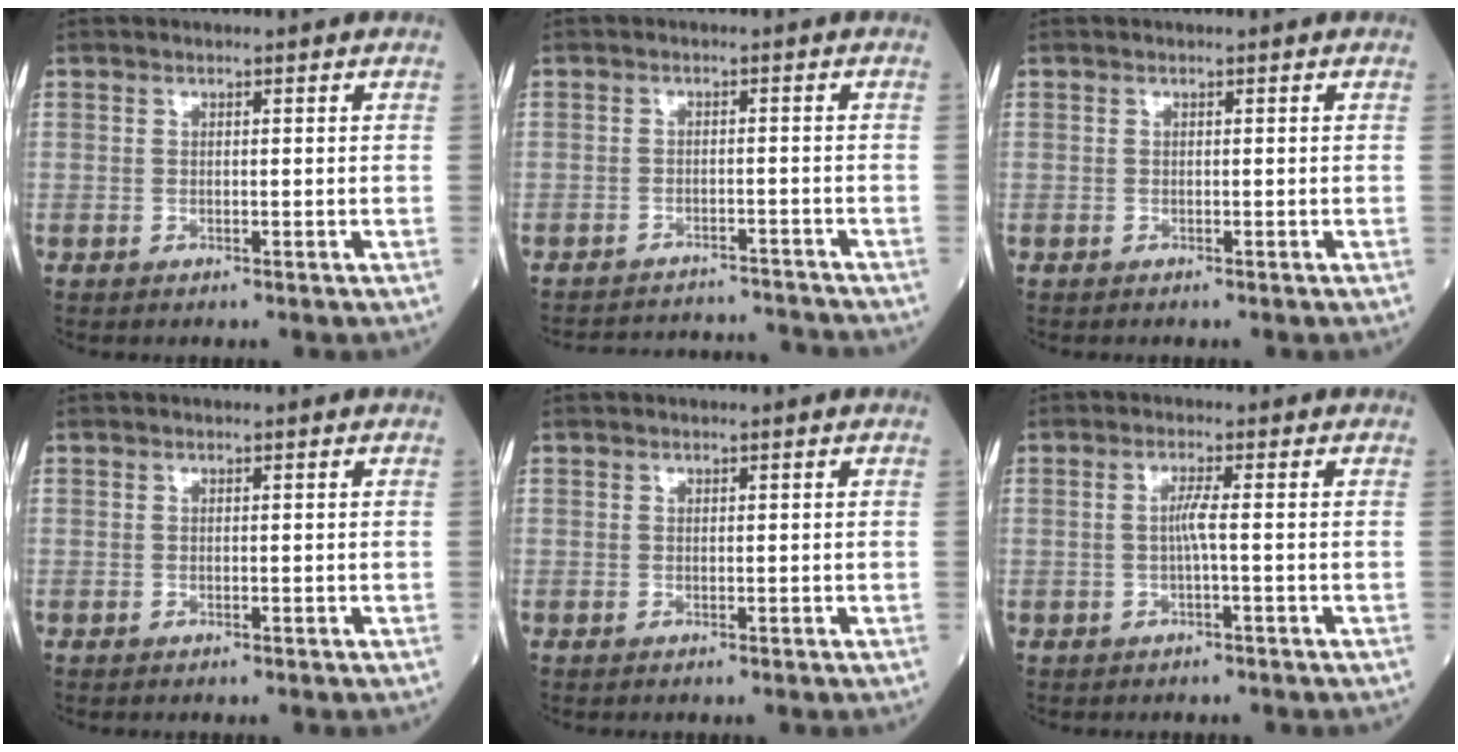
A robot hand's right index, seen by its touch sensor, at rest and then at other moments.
{"total": 9.9, "force": [-9.8, 1.6, 0.5], "torque": [-0.008, 0.017, -0.130]}
{"total": 0.0}
{"total": 0.0}
{"total": 0.0}
{"total": 2.0, "force": [-0.3, -0.4, 1.9], "torque": [-0.038, 0.001, -0.008]}